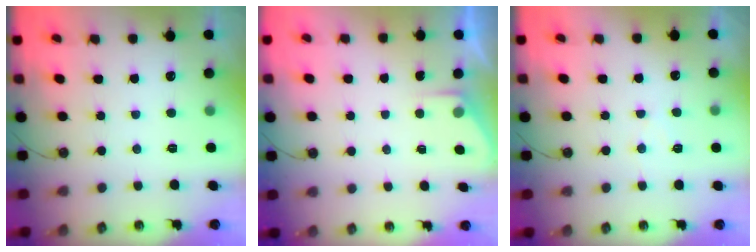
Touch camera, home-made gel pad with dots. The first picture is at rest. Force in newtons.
{"total": 2.4, "press": 2.4, "slide": 0.4}
{"total": 4.7, "press": 4.7, "slide": 0.6}